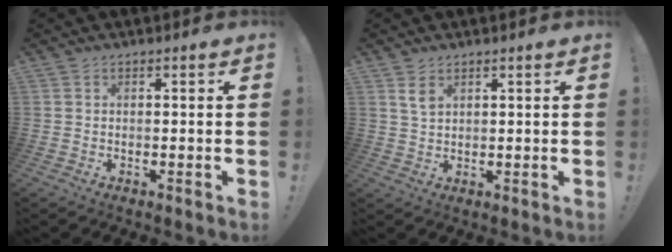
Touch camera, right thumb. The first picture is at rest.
{"total": 4.1, "force": [2.2, 2.5, 2.3], "torque": [-0.028, -0.011, 0.039]}